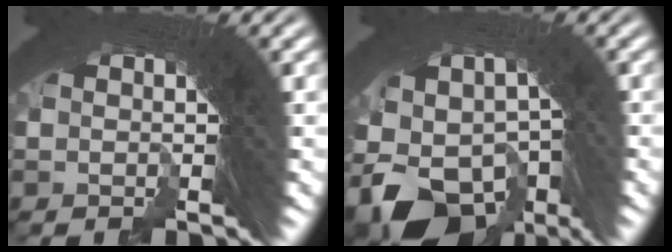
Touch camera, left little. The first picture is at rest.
{"total": 14.2, "force": [-5.9, 9.8, 8.3], "torque": [-0.196, -0.077, -0.065]}